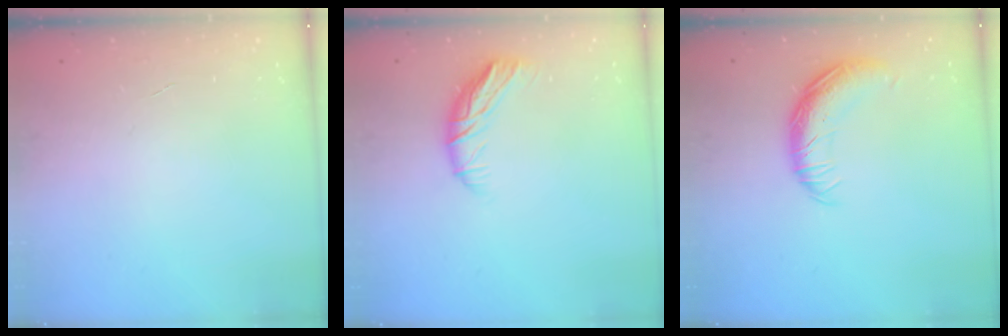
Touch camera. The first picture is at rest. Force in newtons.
{"total": 10.7, "press": 10.5, "slide": 2.0}
{"total": 14.7, "press": 14.7, "slide": 0.4}